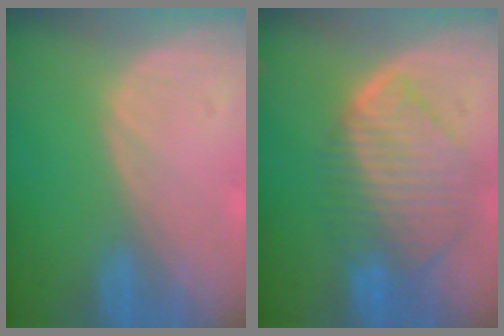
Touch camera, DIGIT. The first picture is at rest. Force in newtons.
{"total": 9.7, "press": 8.5, "slide": 4.7}